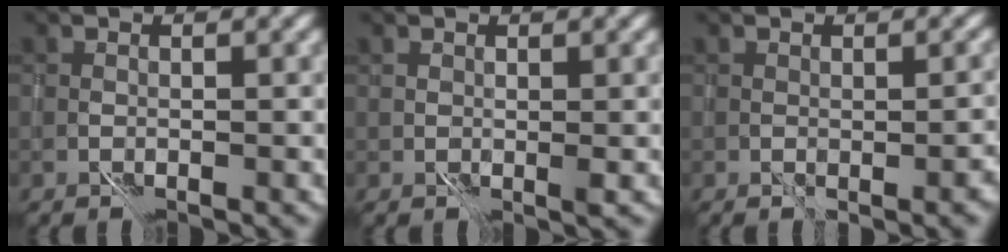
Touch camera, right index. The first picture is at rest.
{"total": 1.1, "force": [0.8, 0.2, 0.7], "torque": [-0.011, 0.005, 0.016]}
{"total": 1.7, "force": [0.3, 0.3, 1.7], "torque": [-0.020, 0.003, 0.016]}